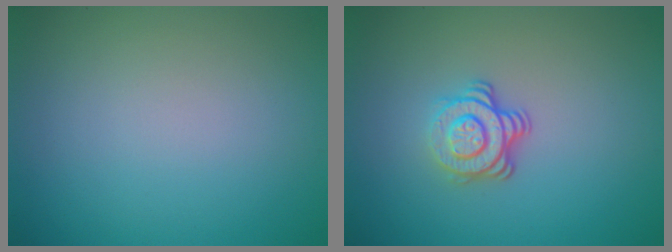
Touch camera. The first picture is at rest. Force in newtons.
{"total": 3.6, "press": 2.6, "slide": 2.5}